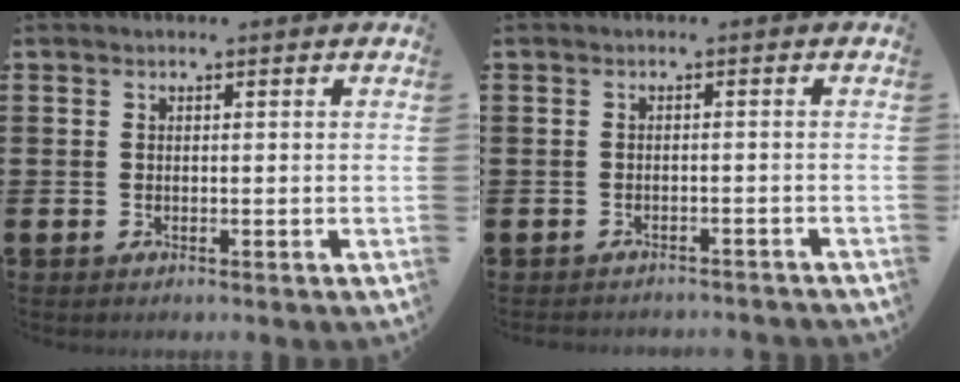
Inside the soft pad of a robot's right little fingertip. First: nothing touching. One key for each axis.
{"total": 1.2, "fx": -1.2, "fy": 0.0, "fz": -0.1, "tx": -0.001, "ty": 0.003, "tz": -0.026}